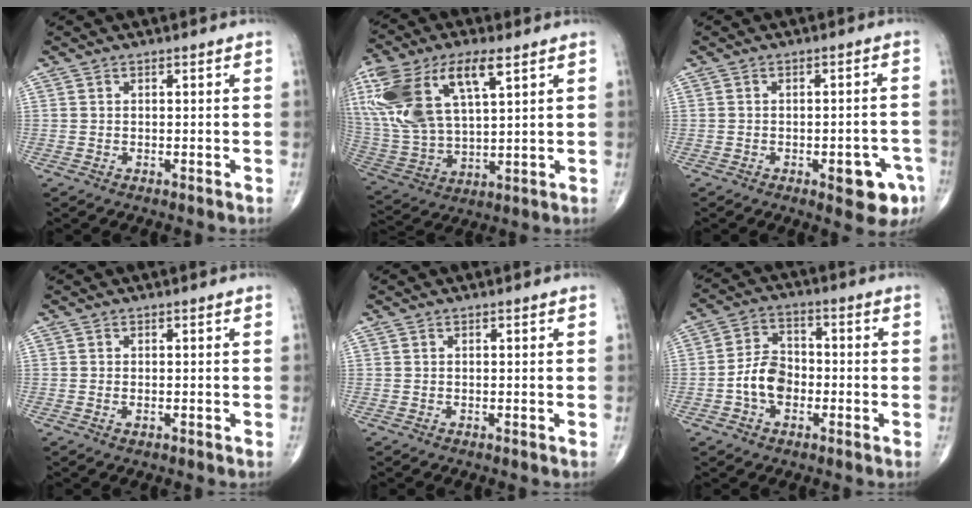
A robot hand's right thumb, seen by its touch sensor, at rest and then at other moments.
{"total": 21.7, "force": [9.1, 9.8, 17.1], "torque": [-0.371, -0.001, 0.178]}
{"total": 7.5, "force": [-3.4, 3.0, 6.0], "torque": [-0.055, 0.017, -0.035]}
{"total": 0.8, "force": [-0.2, 0.4, 0.6], "torque": [-0.014, 0.001, -0.002]}
{"total": 0.0}
{"total": 7.6, "force": [-2.0, 5.3, 5.0], "torque": [-0.076, 0.026, -0.047]}